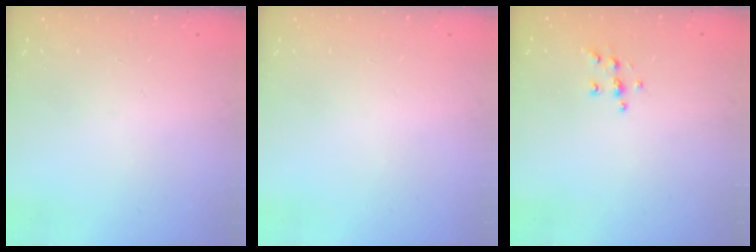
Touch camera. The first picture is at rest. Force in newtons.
{"total": 0.0}
{"total": 5.9, "press": 5.9, "slide": 0.5}